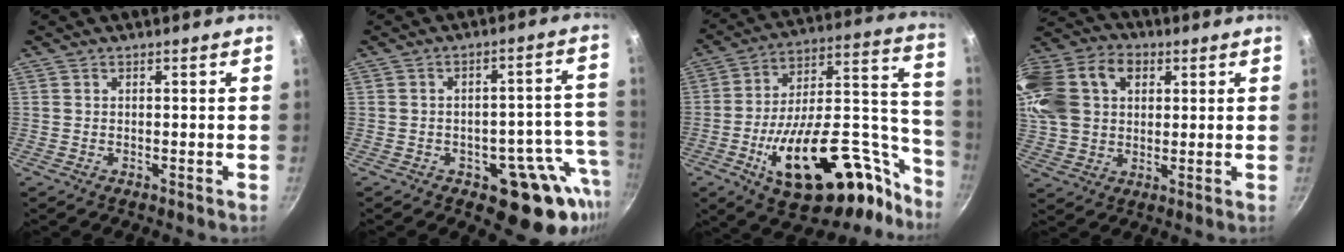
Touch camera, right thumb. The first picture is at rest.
{"total": 13.5, "force": [-5.7, 8.0, 9.2], "torque": [-0.038, 0.042, -0.062]}
{"total": 33.6, "force": [-15.8, 16.0, 25.0], "torque": [-0.302, 0.110, -0.232]}
{"total": 25.1, "force": [7.5, 18.7, 15.0], "torque": [-0.345, 0.046, 0.132]}